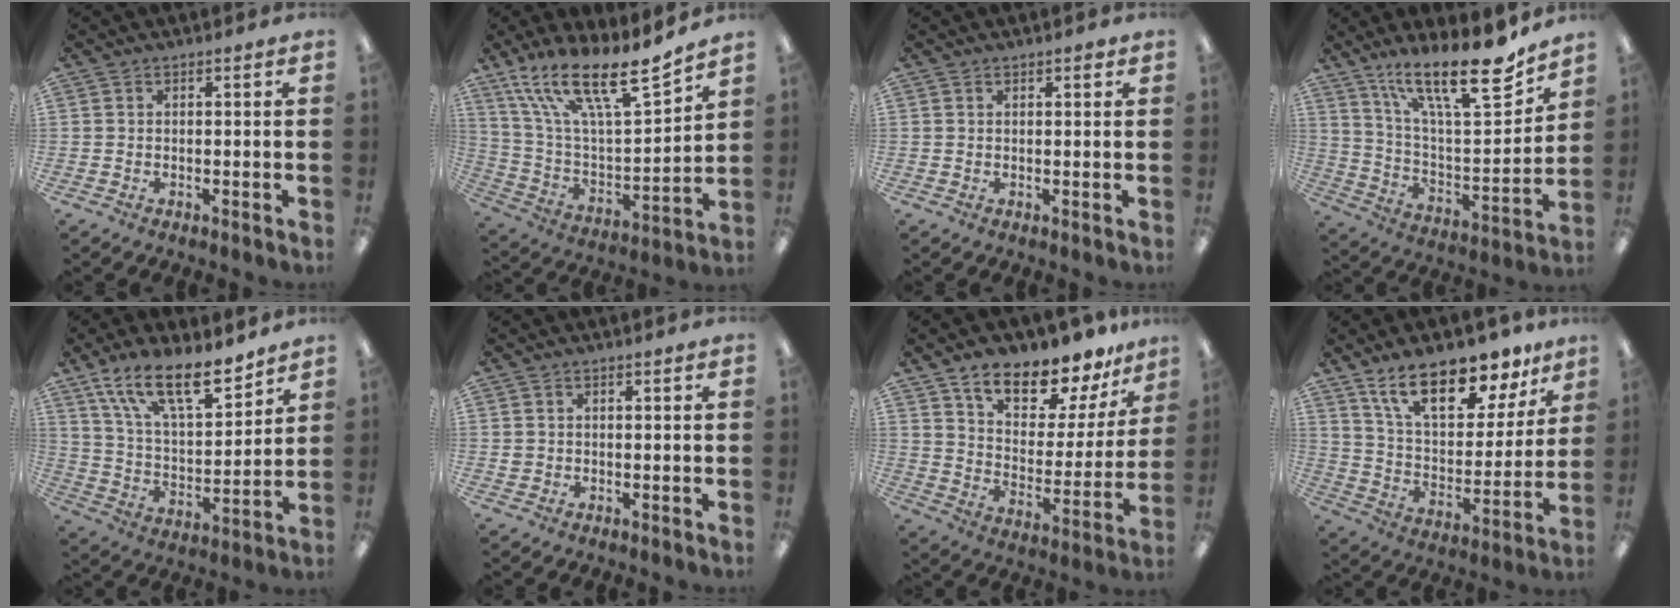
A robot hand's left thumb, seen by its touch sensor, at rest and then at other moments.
{"total": 19.8, "force": [14.6, 5.3, 12.4], "torque": [-0.224, -0.100, 0.252]}
{"total": 1.2, "force": [0.9, 0.5, 0.6], "torque": [-0.004, -0.003, 0.014]}
{"total": 21.0, "force": [15.4, 5.1, 13.4], "torque": [-0.223, -0.107, 0.255]}
{"total": 17.0, "force": [13.0, 5.7, 9.3], "torque": [-0.167, -0.074, 0.227]}
{"total": 1.0, "force": [0.3, 0.9, 0.2], "torque": [-0.005, 0.004, 0.004]}
{"total": 13.7, "force": [11.9, 4.7, 4.7], "torque": [-0.082, -0.099, 0.210]}
{"total": 19.9, "force": [14.4, 8.1, 11.1], "torque": [-0.191, -0.080, 0.249]}